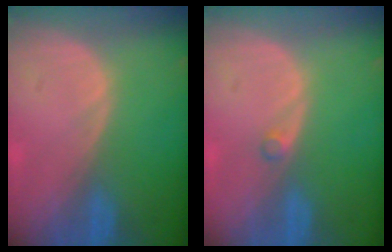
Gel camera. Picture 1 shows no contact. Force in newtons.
{"total": 0.9, "press": 0.9, "slide": 0.2}